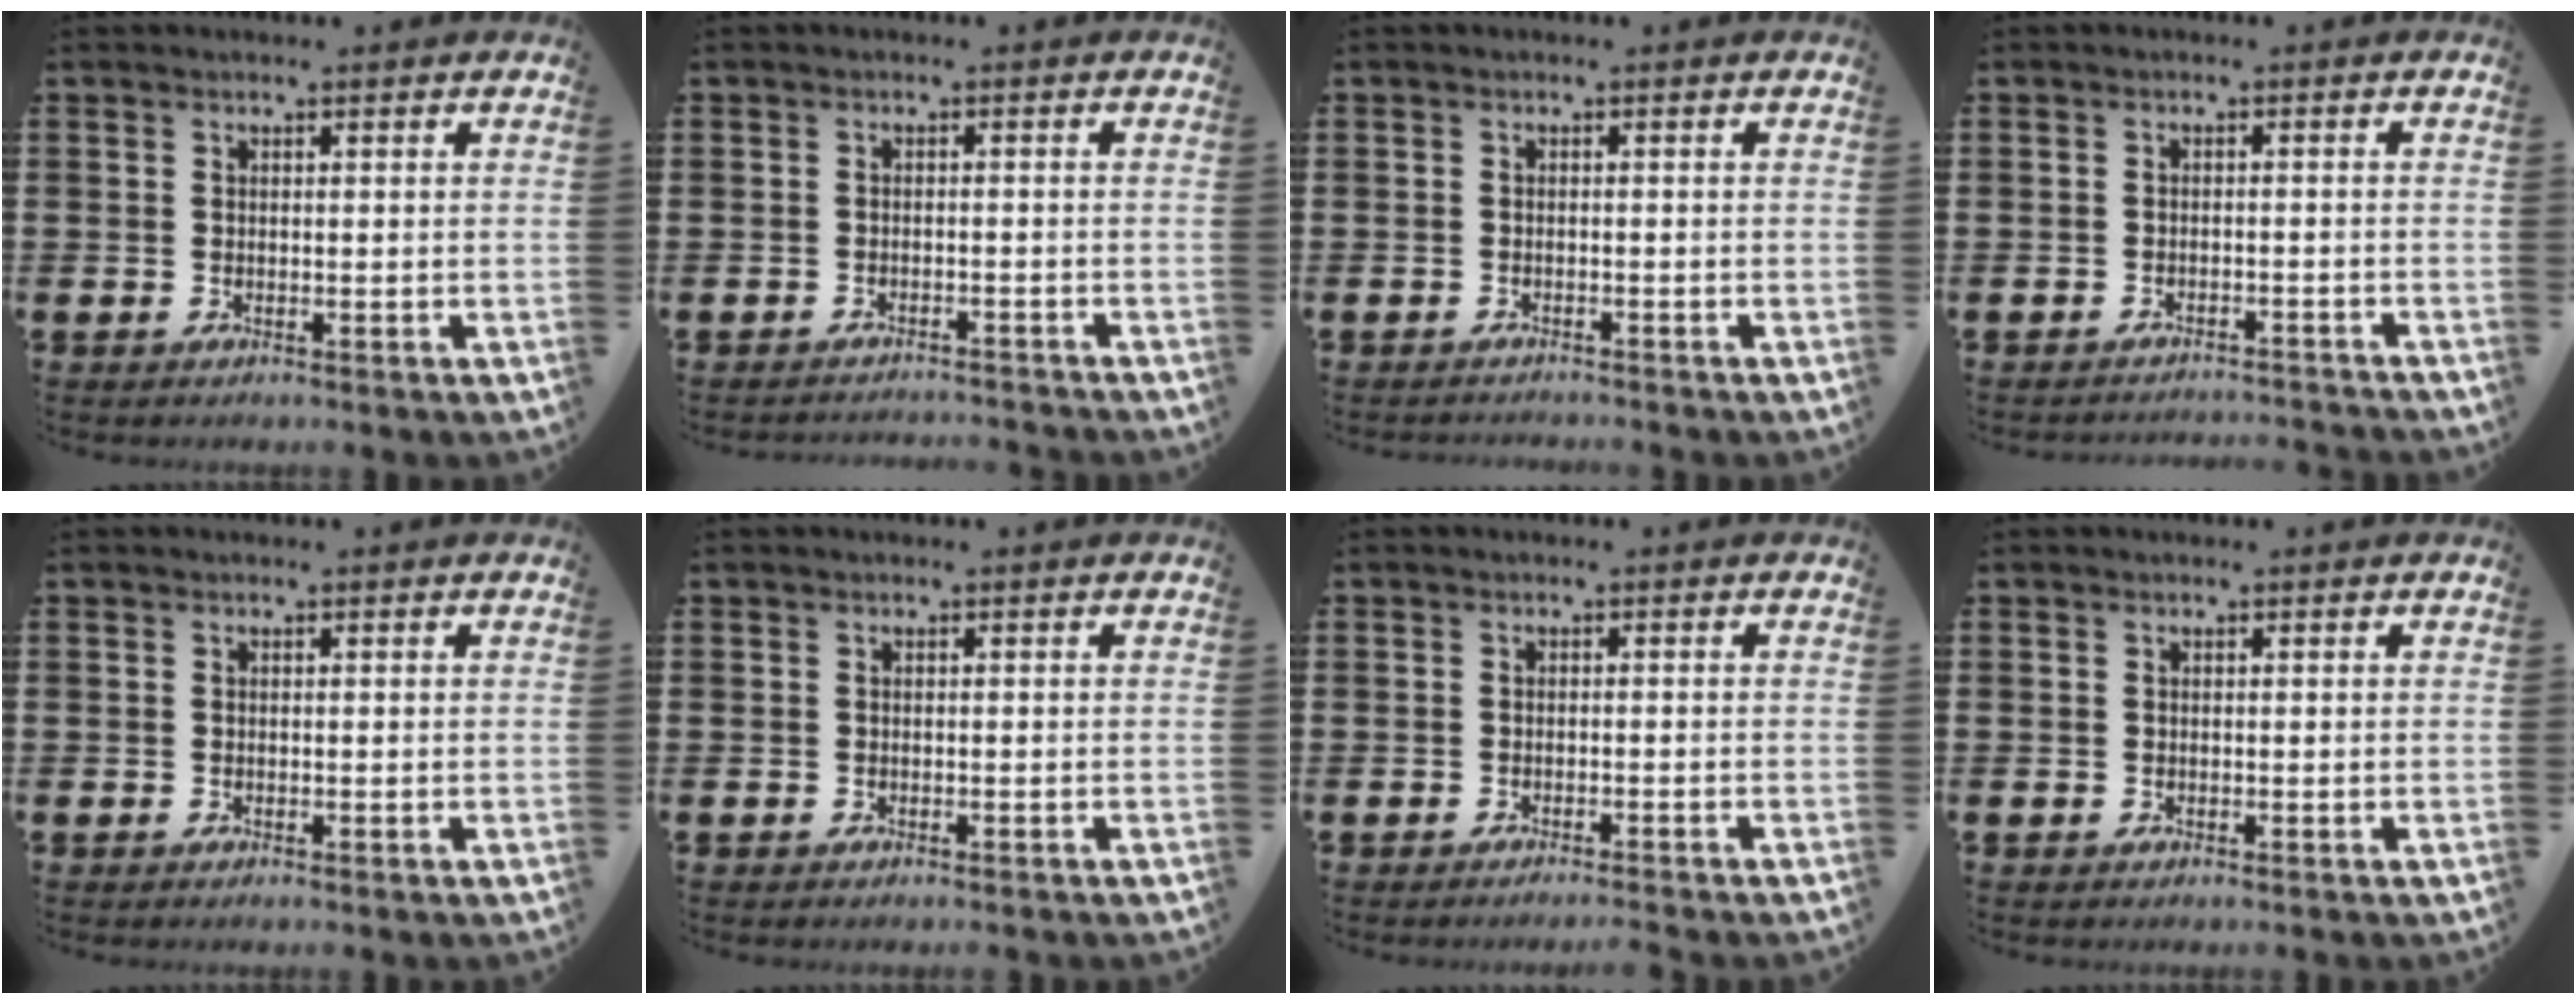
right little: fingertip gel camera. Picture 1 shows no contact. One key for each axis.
{"total": 1.3, "fx": -1.3, "fy": -0.1, "fz": -0.1, "tx": -0.002, "ty": 0.004, "tz": -0.027}
{"total": 0.7, "fx": -0.7, "fy": -0.1, "fz": 0.0, "tx": -0.001, "ty": -0.001, "tz": -0.014}
{"total": 1.4, "fx": -1.4, "fy": -0.2, "fz": -0.1, "tx": -0.002, "ty": 0.004, "tz": -0.030}
{"total": 0.0}
{"total": 0.0}
{"total": 0.9, "fx": -0.9, "fy": -0.2, "fz": 0.2, "tx": -0.001, "ty": 0.000, "tz": -0.018}
{"total": 0.0}